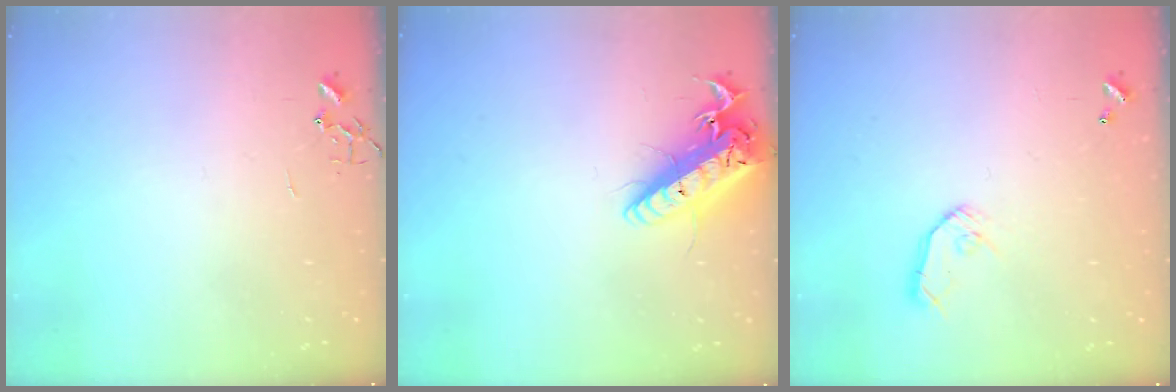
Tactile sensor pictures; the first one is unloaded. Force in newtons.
{"total": 19.7, "press": 19.5, "slide": 2.7}
{"total": 8.0, "press": 8.0, "slide": 0.4}